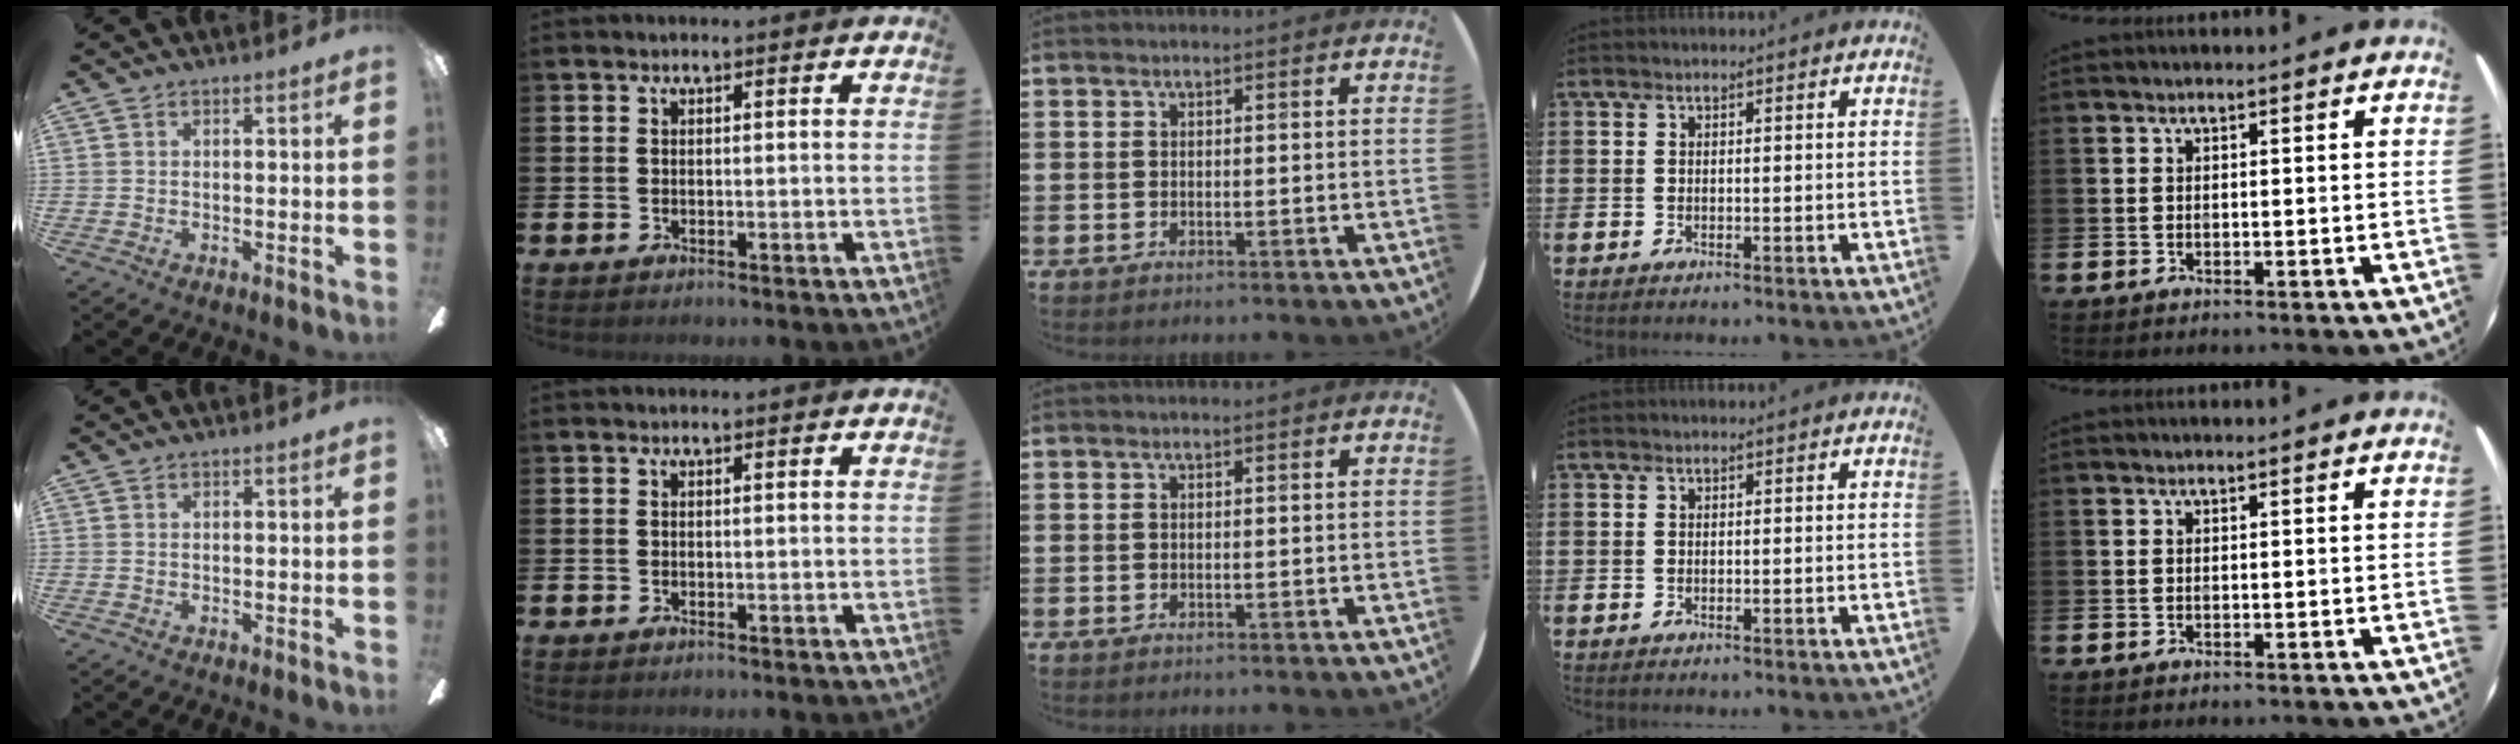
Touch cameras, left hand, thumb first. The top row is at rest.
{}